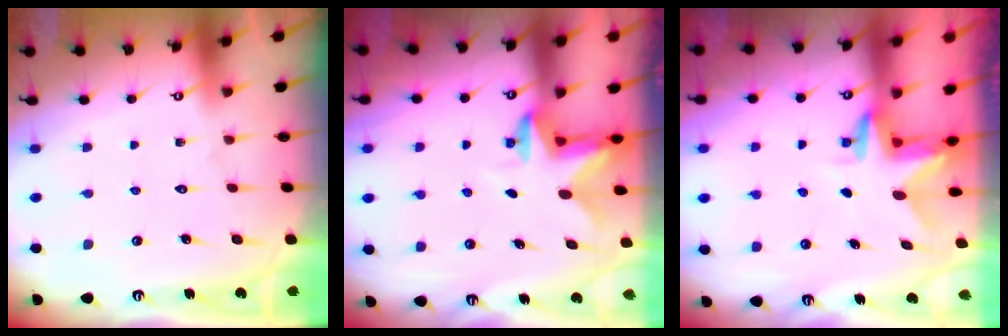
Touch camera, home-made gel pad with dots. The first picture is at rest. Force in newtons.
{"total": 2.8, "press": 2.8, "slide": 0.5}
{"total": 2.9, "press": 2.9, "slide": 0.2}